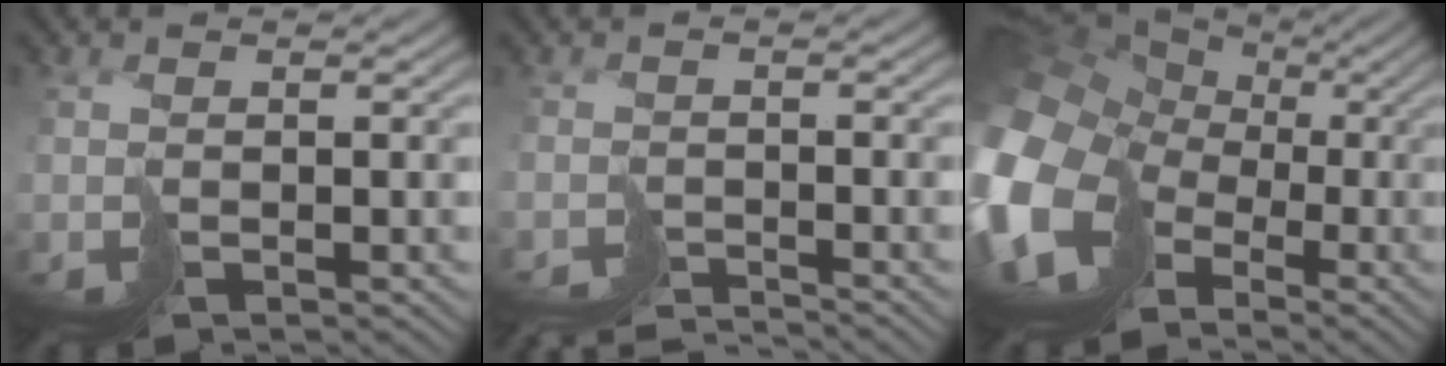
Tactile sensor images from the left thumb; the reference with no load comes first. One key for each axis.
{"total": 5.8, "fx": -5.8, "fy": 0.3, "fz": 0.4, "tx": 0.000, "ty": -0.003, "tz": -0.090}
{"total": 19.4, "fx": -4.7, "fy": 15.1, "fz": 11.2, "tx": -0.308, "ty": -0.043, "tz": -0.069}